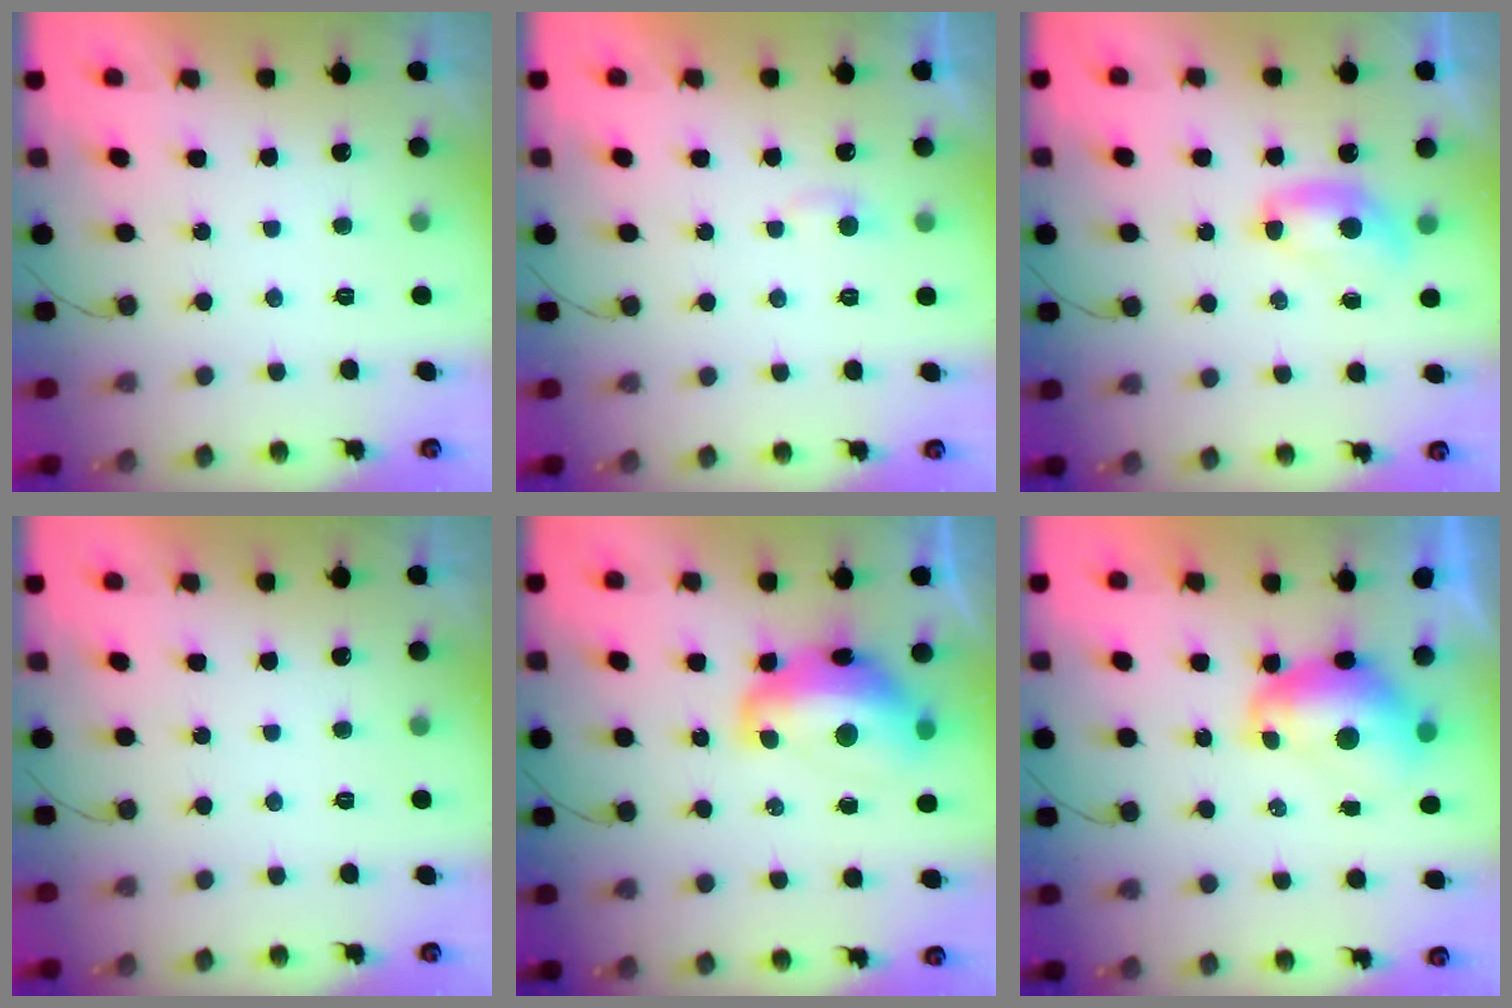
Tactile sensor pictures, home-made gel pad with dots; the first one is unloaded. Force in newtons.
{"total": 3.8, "press": 3.7, "slide": 0.4}
{"total": 6.9, "press": 6.9, "slide": 0.4}
{"total": 0.0}
{"total": 14.9, "press": 14.8, "slide": 1.1}
{"total": 8.3, "press": 8.2, "slide": 0.9}